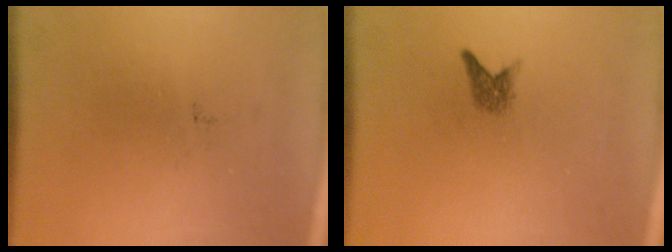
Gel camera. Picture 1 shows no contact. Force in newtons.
{"total": 1.5}